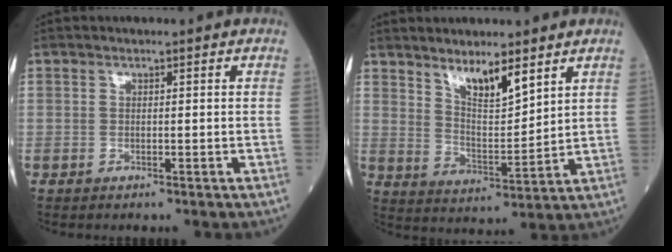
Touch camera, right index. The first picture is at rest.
{"total": 7.2, "force": [5.2, 1.4, 4.7], "torque": [-0.088, -0.013, 0.099]}